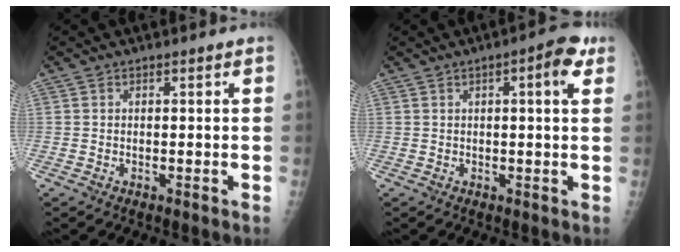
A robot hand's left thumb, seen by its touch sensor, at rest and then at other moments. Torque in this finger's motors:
{"motor_torque": [-0.33, 0.01, -0.21, -0.17, 0.09]}